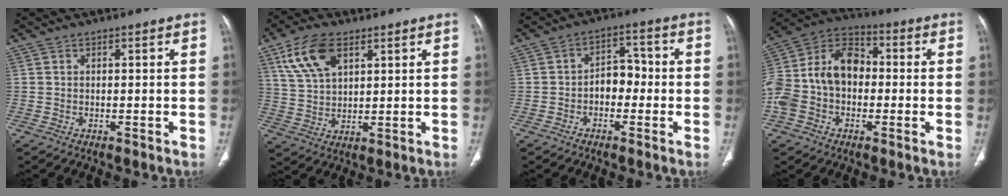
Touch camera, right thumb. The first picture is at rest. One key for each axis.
{"total": 10.6, "fx": 5.3, "fy": 5.7, "fz": 7.2, "tx": -0.132, "ty": -0.011, "tz": 0.110}
{"total": 5.7, "fx": -1.2, "fy": 4.1, "fz": 3.8, "tx": -0.031, "ty": 0.027, "tz": -0.030}
{"total": 16.8, "fx": -1.2, "fy": 11.9, "fz": 11.7, "tx": -0.220, "ty": 0.047, "tz": -0.030}